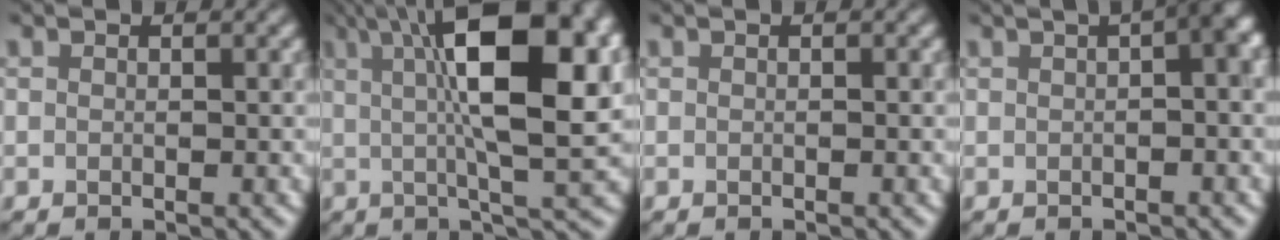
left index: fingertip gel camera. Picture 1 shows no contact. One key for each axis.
{"total": 13.9, "fx": 3.6, "fy": 3.9, "fz": 12.9, "tx": -0.181, "ty": 0.012, "tz": 0.051}
{"total": 0.0}
{"total": 5.1, "fx": 1.2, "fy": 1.7, "fz": 4.7, "tx": -0.026, "ty": 0.026, "tz": 0.009}